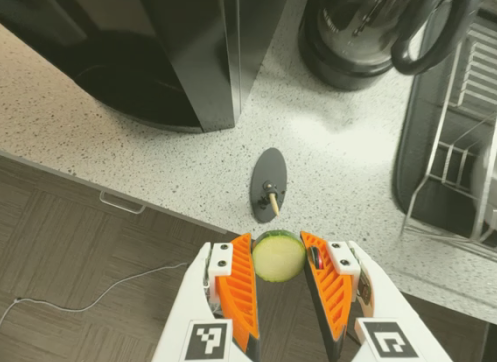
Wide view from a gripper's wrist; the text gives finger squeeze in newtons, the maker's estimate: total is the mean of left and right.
{"total": 10.5, "left": 10.2, "right": 10.7}